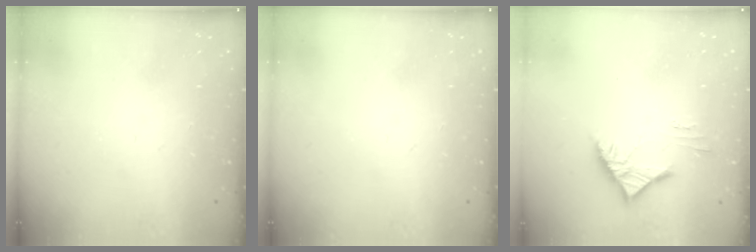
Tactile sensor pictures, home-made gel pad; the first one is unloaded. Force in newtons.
{"total": 0.0}
{"total": 4.0, "press": 3.9, "slide": 0.9}